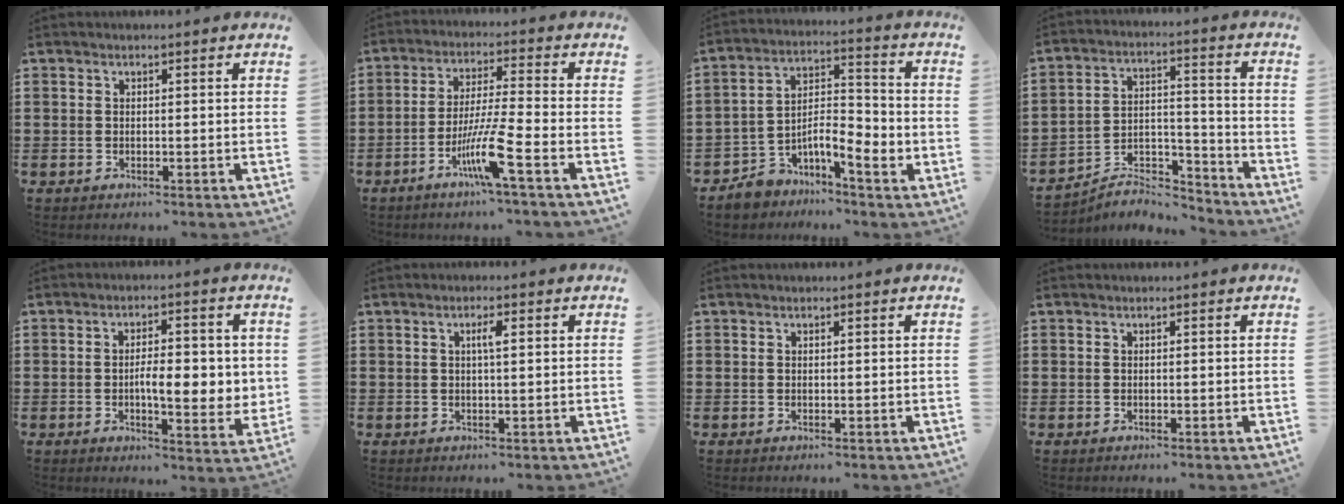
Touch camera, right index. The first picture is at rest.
{"total": 8.5, "force": [-4.5, 0.0, 7.3], "torque": [-0.145, -0.011, -0.086]}
{"total": 6.7, "force": [-4.1, 2.9, 4.4], "torque": [-0.084, -0.006, -0.076]}
{"total": 5.9, "force": [-5.5, 1.6, 1.2], "torque": [-0.016, 0.013, -0.109]}
{"total": 7.7, "force": [-0.1, 2.8, 7.1], "torque": [-0.102, 0.000, -0.007]}
{"total": 2.0, "force": [0.5, 0.3, 2.0], "torque": [-0.038, 0.003, 0.005]}
{"total": 0.0}
{"total": 0.0}